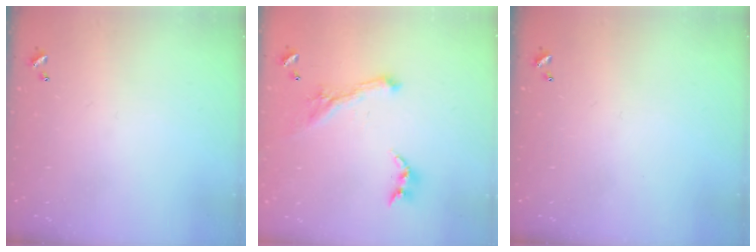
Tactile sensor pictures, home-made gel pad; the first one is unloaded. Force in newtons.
{"total": 1.8, "press": 1.7, "slide": 0.4}
{"total": 0.0}